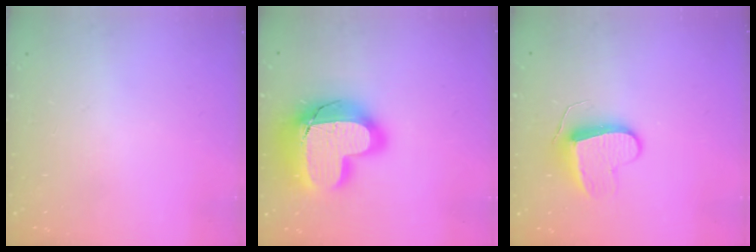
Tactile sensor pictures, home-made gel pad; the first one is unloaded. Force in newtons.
{"total": 23.0, "press": 22.9, "slide": 1.6}
{"total": 9.4, "press": 9.4, "slide": 0.4}